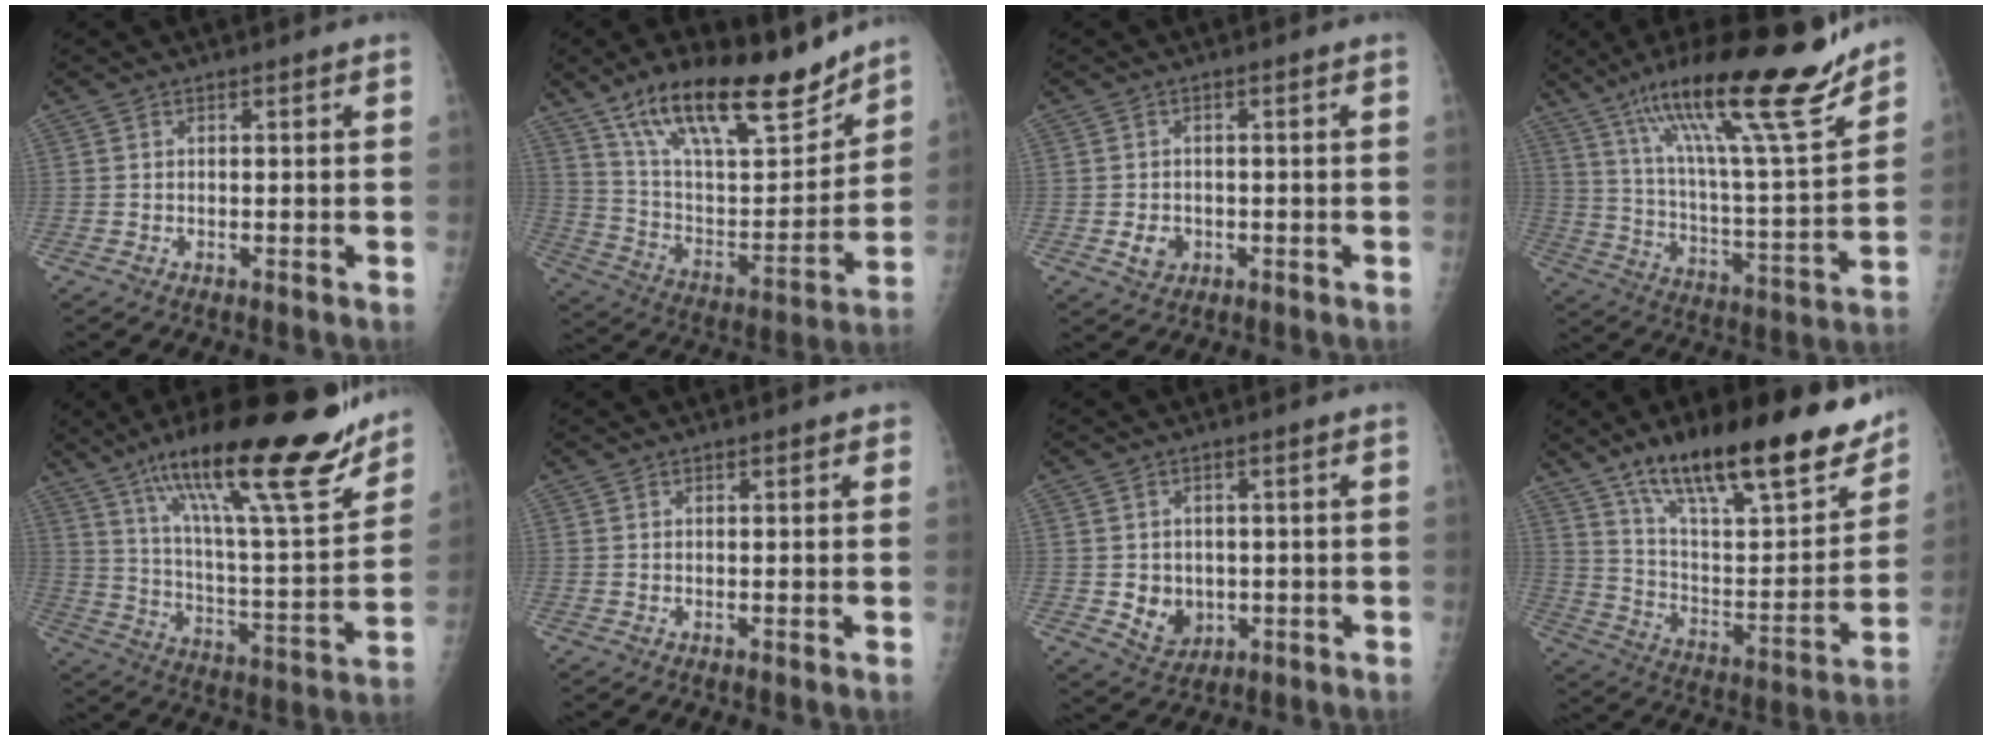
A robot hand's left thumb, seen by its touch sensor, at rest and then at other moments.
{"total": 23.5, "force": [17.0, 7.8, 14.3], "torque": [-0.202, -0.069, 0.294]}
{"total": 3.0, "force": [-0.8, 2.5, 1.4], "torque": [-0.015, 0.002, -0.006]}
{"total": 25.7, "force": [17.8, 3.6, 18.3], "torque": [-0.281, -0.066, 0.298]}
{"total": 28.1, "force": [19.2, 5.3, 19.9], "torque": [-0.291, -0.064, 0.310]}
{"total": 1.1, "force": [0.6, 0.4, 0.8], "torque": [-0.009, 0.001, 0.006]}
{"total": 5.6, "force": [-0.6, 4.8, 2.9], "torque": [-0.023, -0.002, 0.007]}
{"total": 27.9, "force": [19.4, 8.2, 18.3], "torque": [-0.247, -0.068, 0.314]}